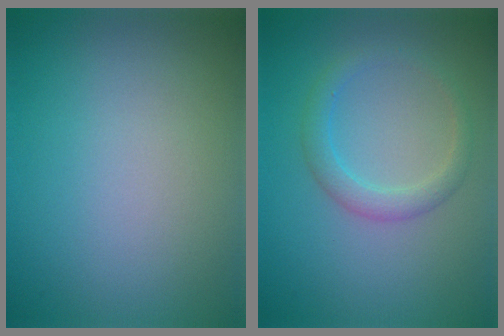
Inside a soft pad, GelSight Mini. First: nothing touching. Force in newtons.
{"total": 2.2, "press": 2.2, "slide": 0.1}